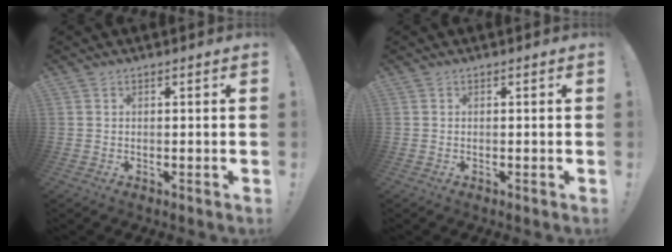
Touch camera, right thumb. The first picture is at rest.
{"total": 0.0}